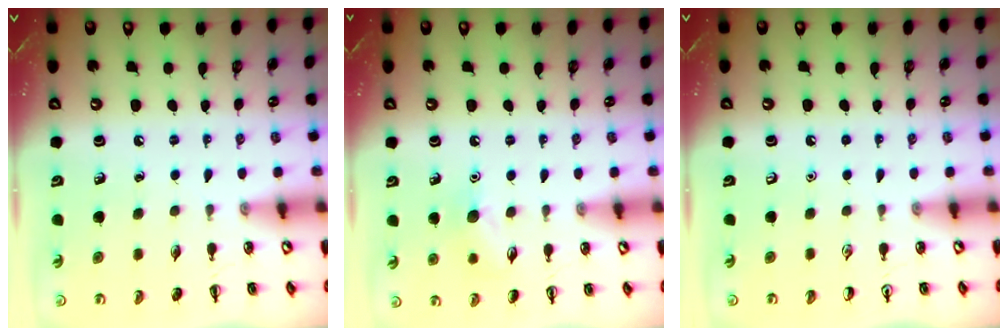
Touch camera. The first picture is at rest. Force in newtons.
{"total": 7.5, "press": 7.3, "slide": 1.6}
{"total": 0.0}